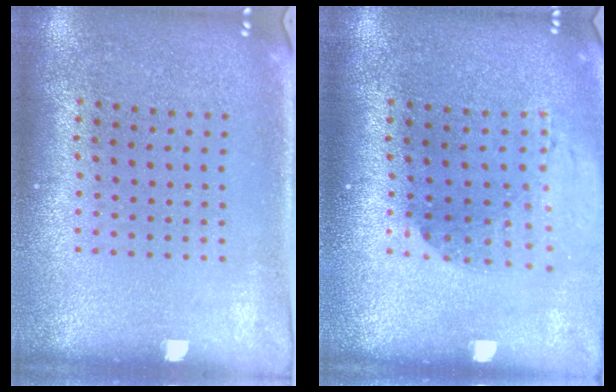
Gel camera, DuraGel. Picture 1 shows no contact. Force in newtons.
{"total": 1.3, "press": 1.3, "slide": 0.4}